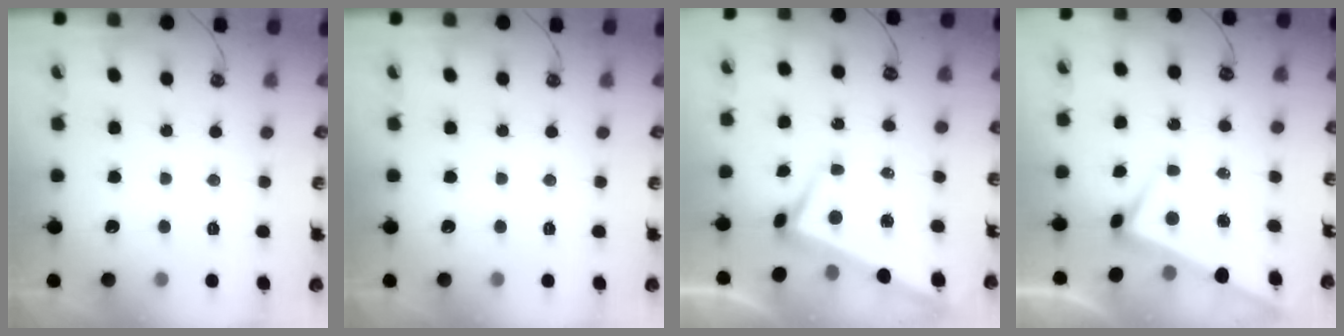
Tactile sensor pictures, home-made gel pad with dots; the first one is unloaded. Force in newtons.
{"total": 0.0}
{"total": 1.7, "press": 1.4, "slide": 1.0}
{"total": 2.8, "press": 2.7, "slide": 0.6}